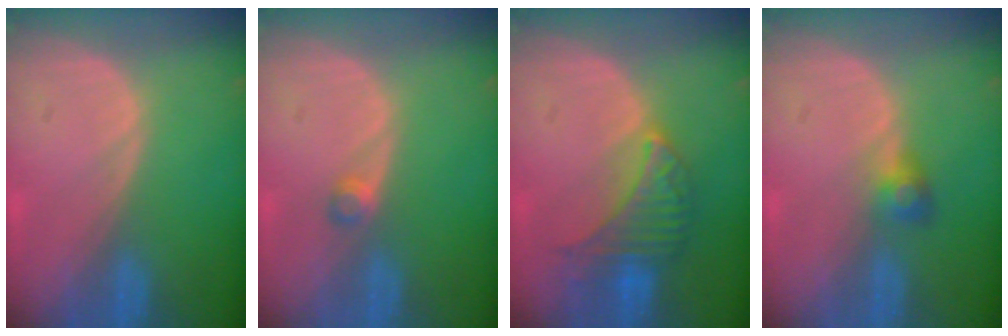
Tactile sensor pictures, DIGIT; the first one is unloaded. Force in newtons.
{"total": 1.6, "press": 1.4, "slide": 0.8}
{"total": 6.5, "press": 6.4, "slide": 0.6}
{"total": 2.6, "press": 2.5, "slide": 0.7}